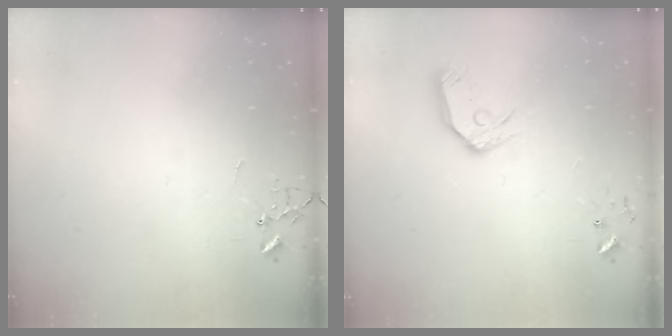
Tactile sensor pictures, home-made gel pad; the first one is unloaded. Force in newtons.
{"total": 11.3, "press": 11.2, "slide": 1.4}